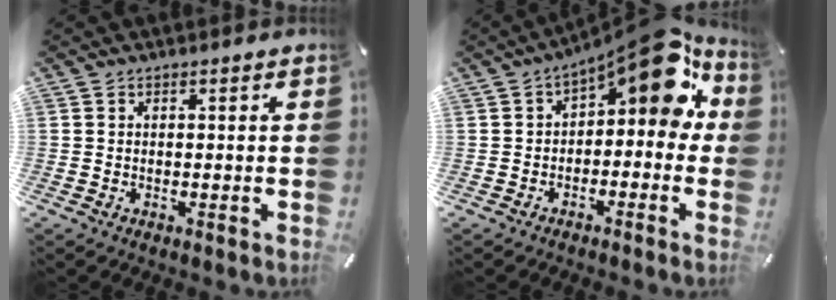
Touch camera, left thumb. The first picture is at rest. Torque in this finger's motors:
{"motor_torque": [2.34, 2.68, 0.60, 0.16, 0.12]}